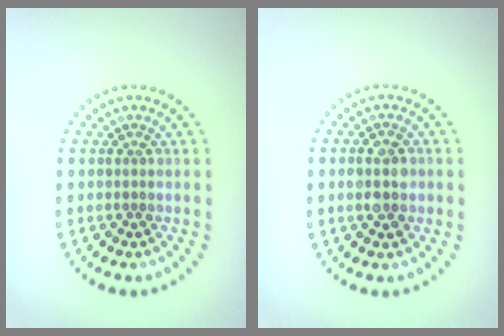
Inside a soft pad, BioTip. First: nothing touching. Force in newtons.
{"total": 2.8, "press": 2.8, "slide": 0.2}